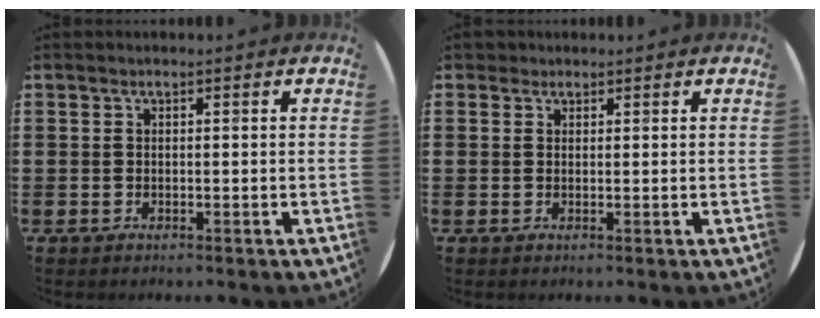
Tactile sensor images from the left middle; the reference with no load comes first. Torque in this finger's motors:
{"motor_torque": [-0.05, 0.05, -0.02, -0.01]}